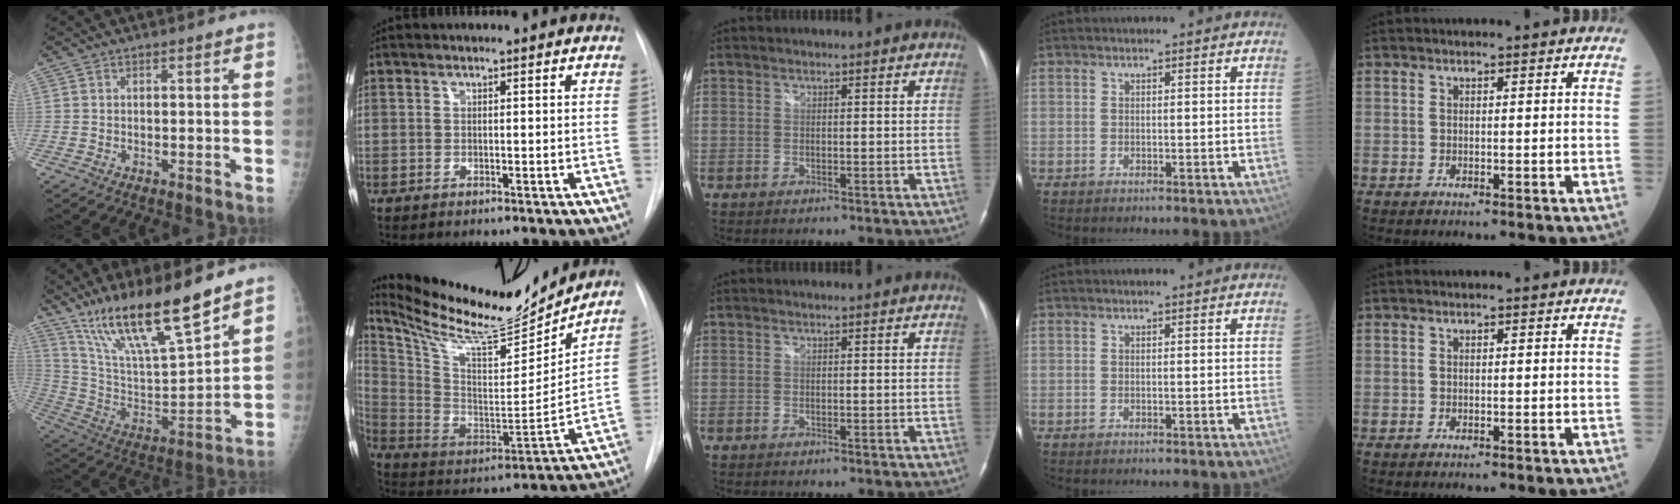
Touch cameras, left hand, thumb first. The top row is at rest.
{"thumb": {"total": 21.1, "force": [15.5, 3.8, 13.9], "torque": [-0.226, -0.067, 0.288]}, "index": {"total": 20.6, "force": [19.1, 2.3, 7.4], "torque": [-0.157, -0.041, 0.313]}}